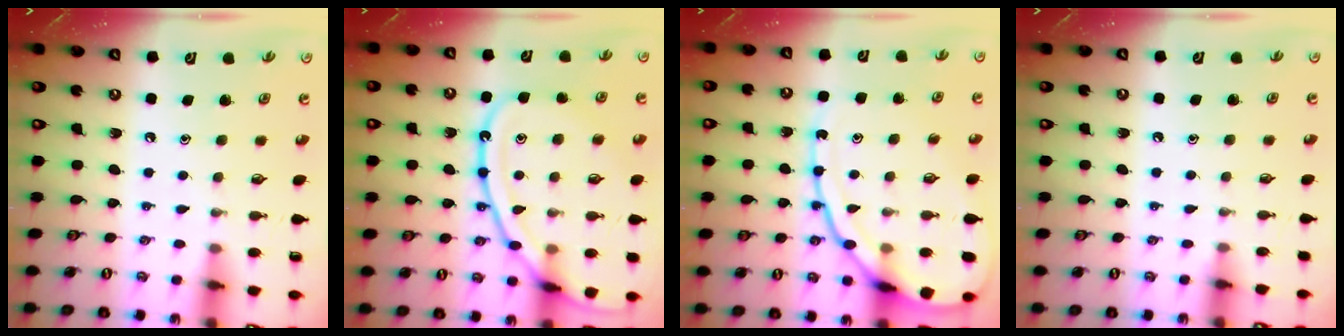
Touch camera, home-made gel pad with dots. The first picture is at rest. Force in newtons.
{"total": 19.0, "press": 18.9, "slide": 1.7}
{"total": 17.1, "press": 17.1, "slide": 1.4}
{"total": 3.0, "press": 2.9, "slide": 0.5}